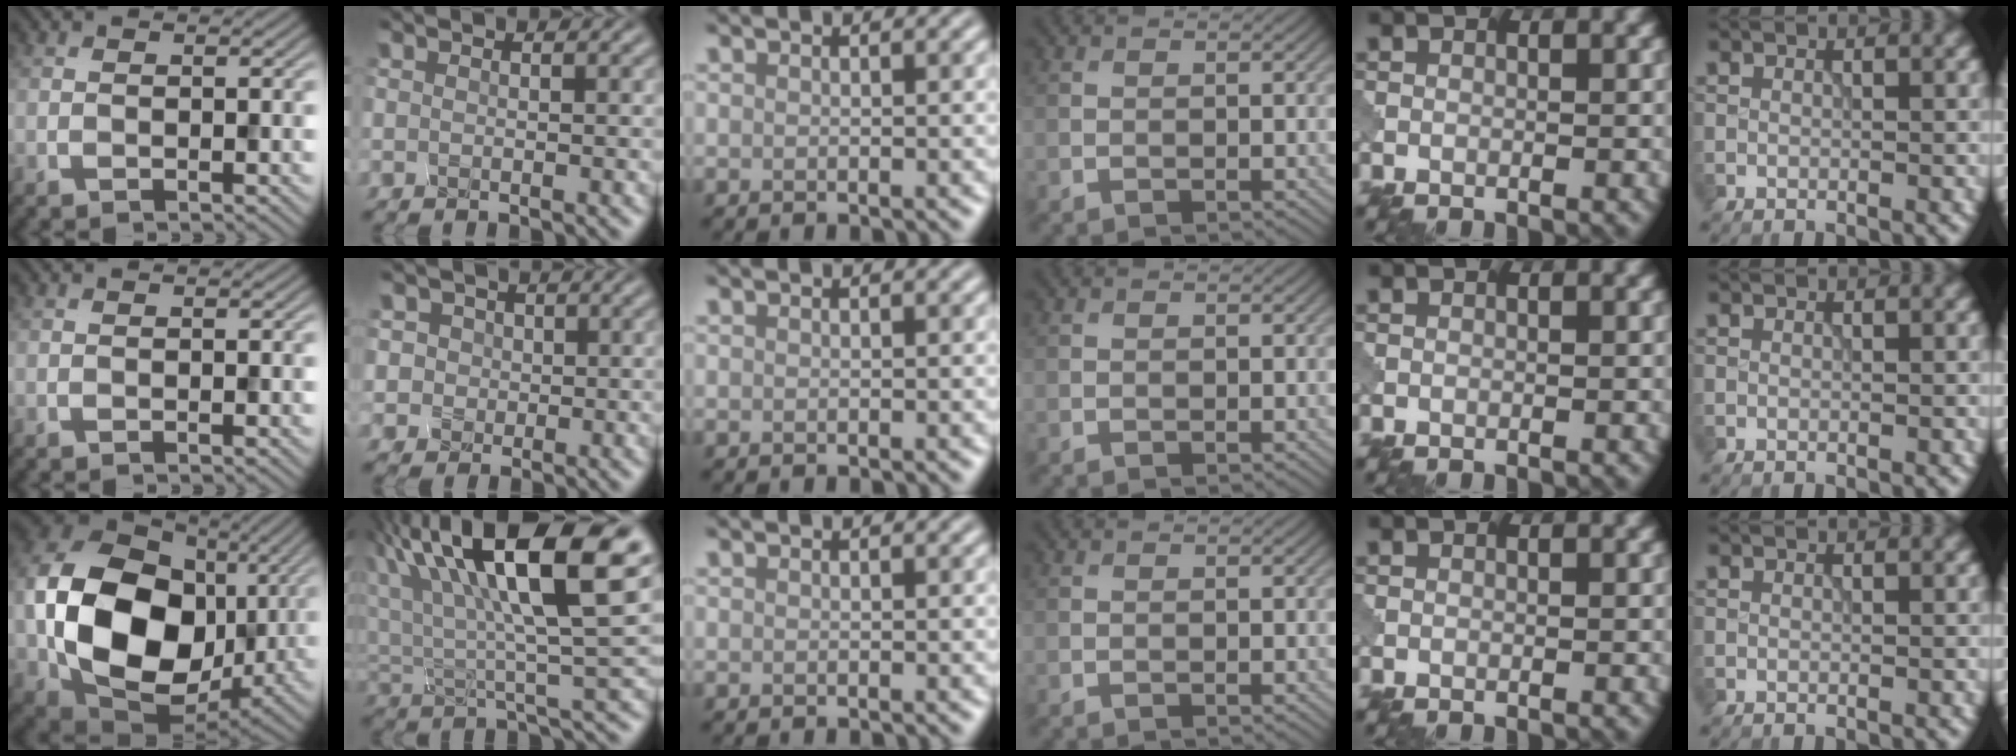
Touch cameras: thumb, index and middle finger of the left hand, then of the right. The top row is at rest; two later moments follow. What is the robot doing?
{"motion": "squeeze", "object": "foam earplug"}